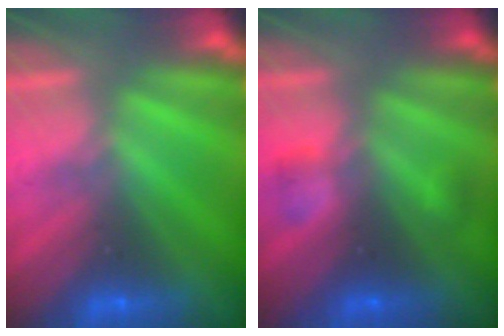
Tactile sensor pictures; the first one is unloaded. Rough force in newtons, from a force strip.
{"total": 2.0}